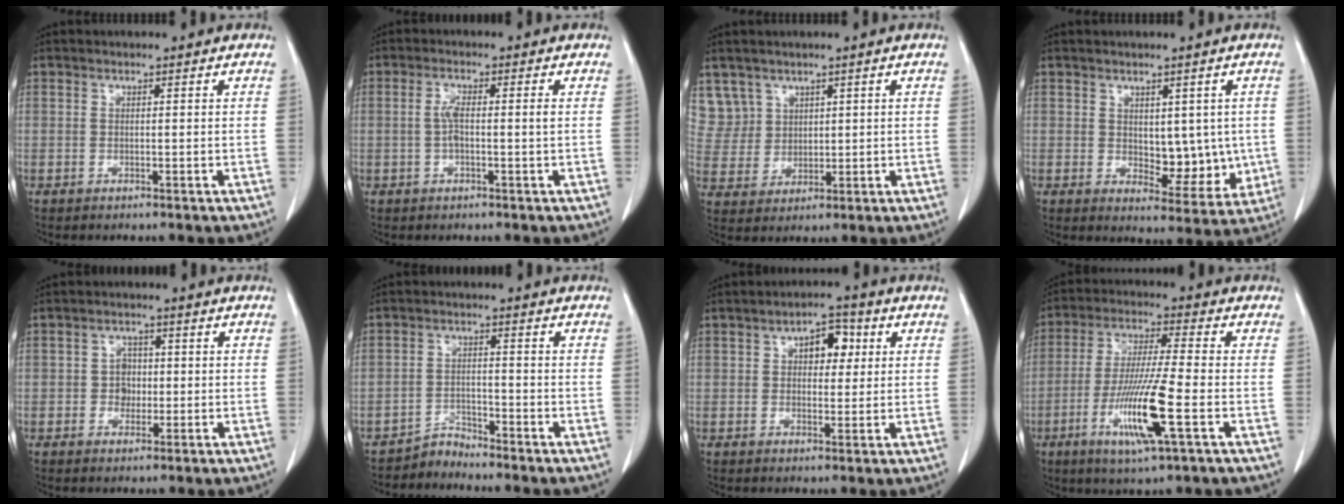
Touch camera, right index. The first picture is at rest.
{"total": 3.2, "force": [-0.2, 0.3, 3.2], "torque": [-0.068, 0.005, -0.004]}
{"total": 6.6, "force": [4.0, 5.2, -0.3], "torque": [0.010, 0.010, 0.091]}
{"total": 7.2, "force": [0.3, 4.1, 5.9], "torque": [-0.058, -0.006, 0.019]}
{"total": 2.9, "force": [-0.4, 2.5, 1.4], "torque": [-0.014, 0.007, -0.005]}
{"total": 2.8, "force": [-2.6, 0.3, -0.9], "torque": [0.027, -0.004, -0.047]}
{"total": 5.3, "force": [1.5, 2.9, 4.2], "torque": [-0.058, 0.017, 0.021]}
{"total": 12.5, "force": [-4.2, 0.2, 11.8], "torque": [-0.232, -0.020, -0.080]}